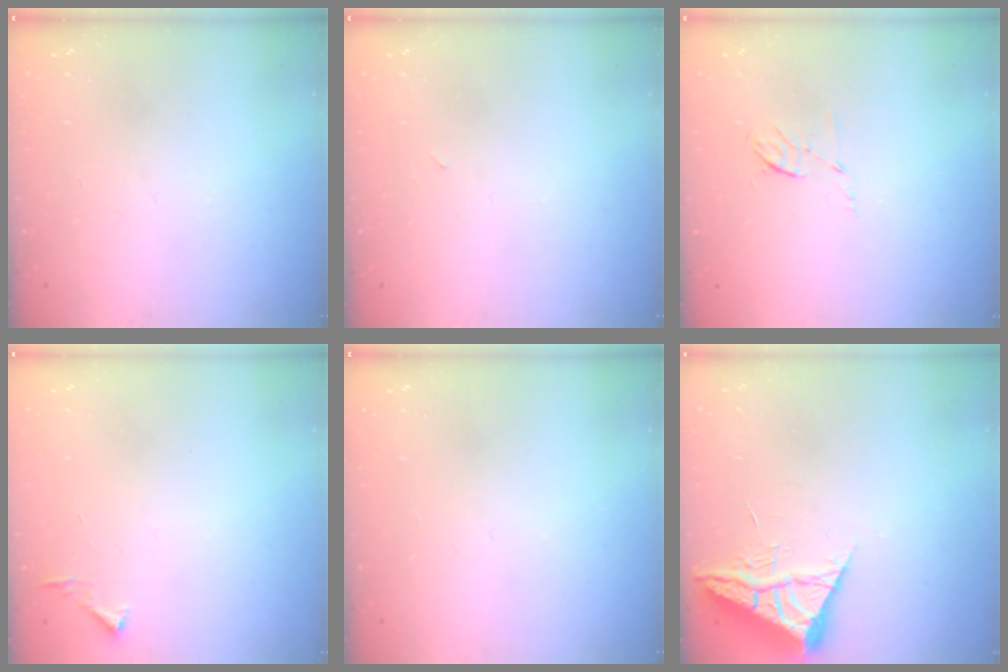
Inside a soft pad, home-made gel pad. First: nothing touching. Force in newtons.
{"total": 2.9, "press": 2.9, "slide": 0.7}
{"total": 4.2, "press": 3.9, "slide": 1.6}
{"total": 2.8, "press": 2.8, "slide": 0.3}
{"total": 0.0}
{"total": 6.3, "press": 6.3, "slide": 0.9}